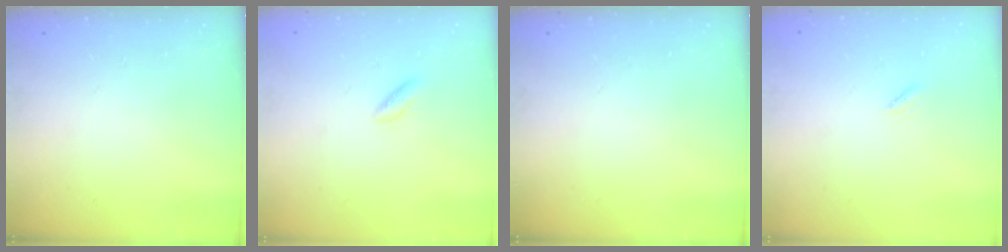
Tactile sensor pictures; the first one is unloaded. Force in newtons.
{"total": 1.0, "press": 0.9, "slide": 0.5}
{"total": 0.0}
{"total": 1.2, "press": 1.1, "slide": 0.3}